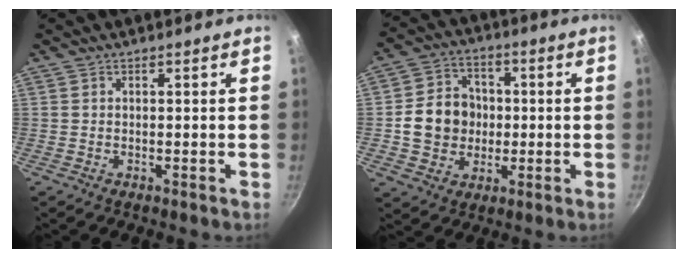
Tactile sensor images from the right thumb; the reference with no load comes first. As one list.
[{"total": 11.4, "force": [-0.4, 10.1, 5.2], "torque": [-0.060, 0.022, -0.011]}]